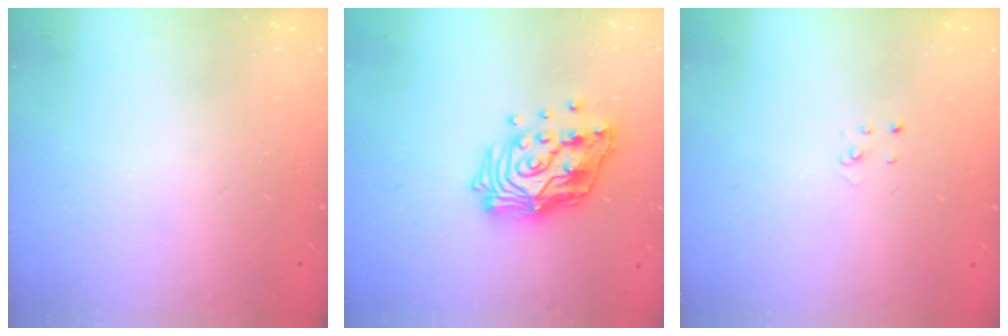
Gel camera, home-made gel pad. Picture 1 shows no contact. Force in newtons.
{"total": 17.3, "press": 17.1, "slide": 2.1}
{"total": 2.0, "press": 2.0, "slide": 0.1}